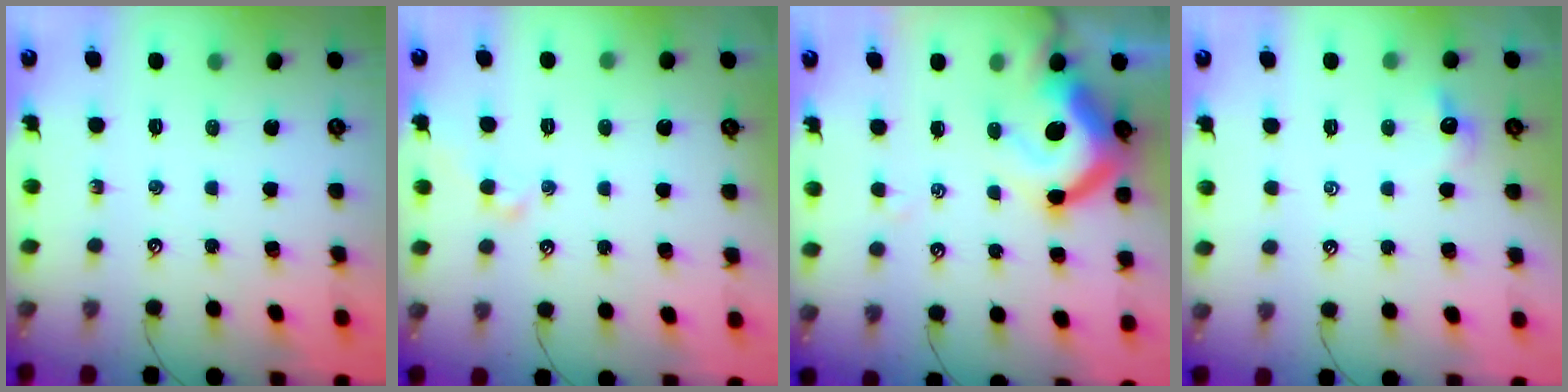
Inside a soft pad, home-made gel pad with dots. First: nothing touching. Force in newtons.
{"total": 1.1, "press": 1.0, "slide": 0.3}
{"total": 14.0, "press": 13.9, "slide": 1.8}
{"total": 0.5, "press": 0.1, "slide": 0.5}